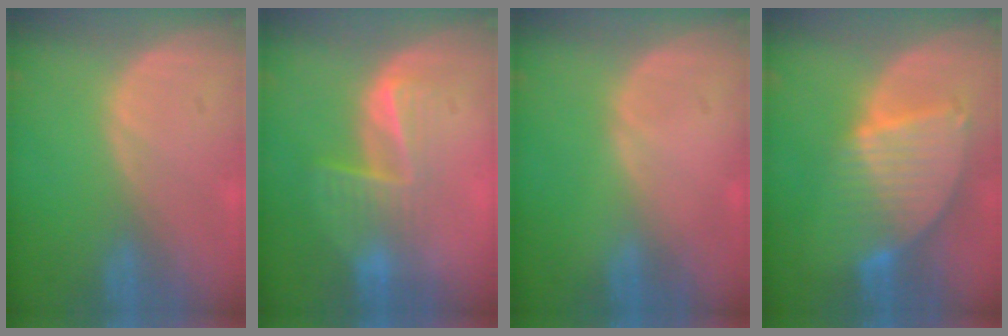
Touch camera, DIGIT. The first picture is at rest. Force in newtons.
{"total": 6.7, "press": 5.5, "slide": 3.8}
{"total": 0.0}
{"total": 8.6, "press": 7.5, "slide": 4.1}